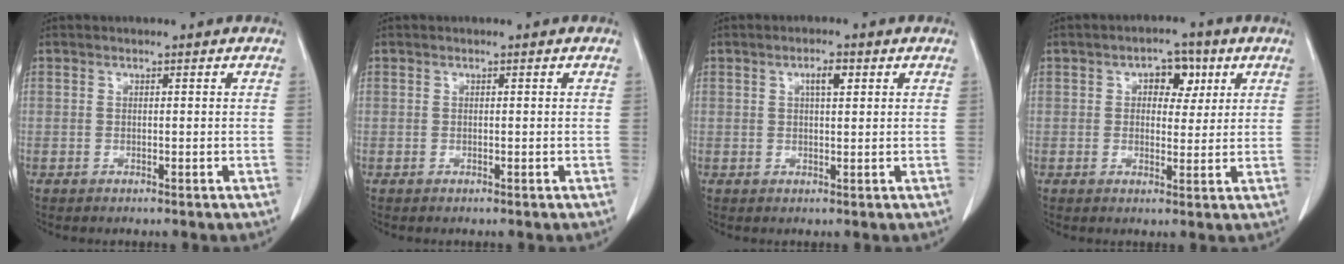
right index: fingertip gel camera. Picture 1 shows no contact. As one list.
[{"total": 0.0}, {"total": 2.5, "force": [1.0, 0.7, 2.2], "torque": [-0.040, 0.001, 0.017]}, {"total": 5.0, "force": [1.9, 3.0, 3.5], "torque": [-0.044, 0.014, 0.026]}]